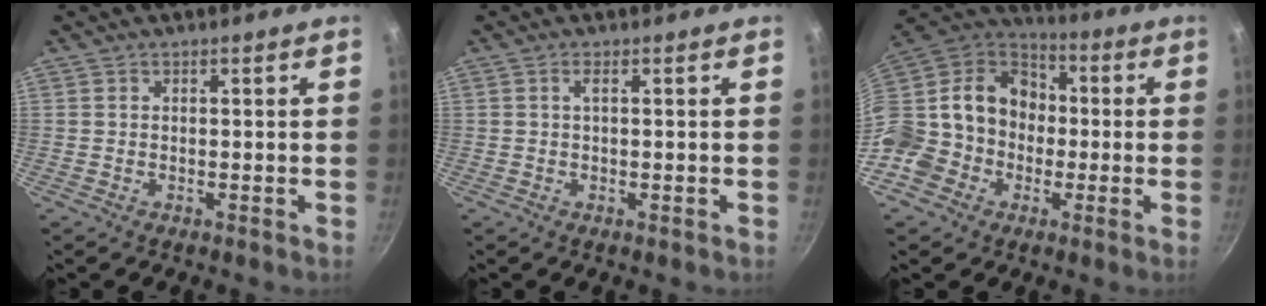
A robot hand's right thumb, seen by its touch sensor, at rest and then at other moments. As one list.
[{"total": 1.4, "force": [0.1, 0.1, 1.4], "torque": [-0.025, 0.001, 0.001]}, {"total": 22.0, "force": [-3.2, 19.4, 9.9], "torque": [-0.193, 0.068, -0.058]}]